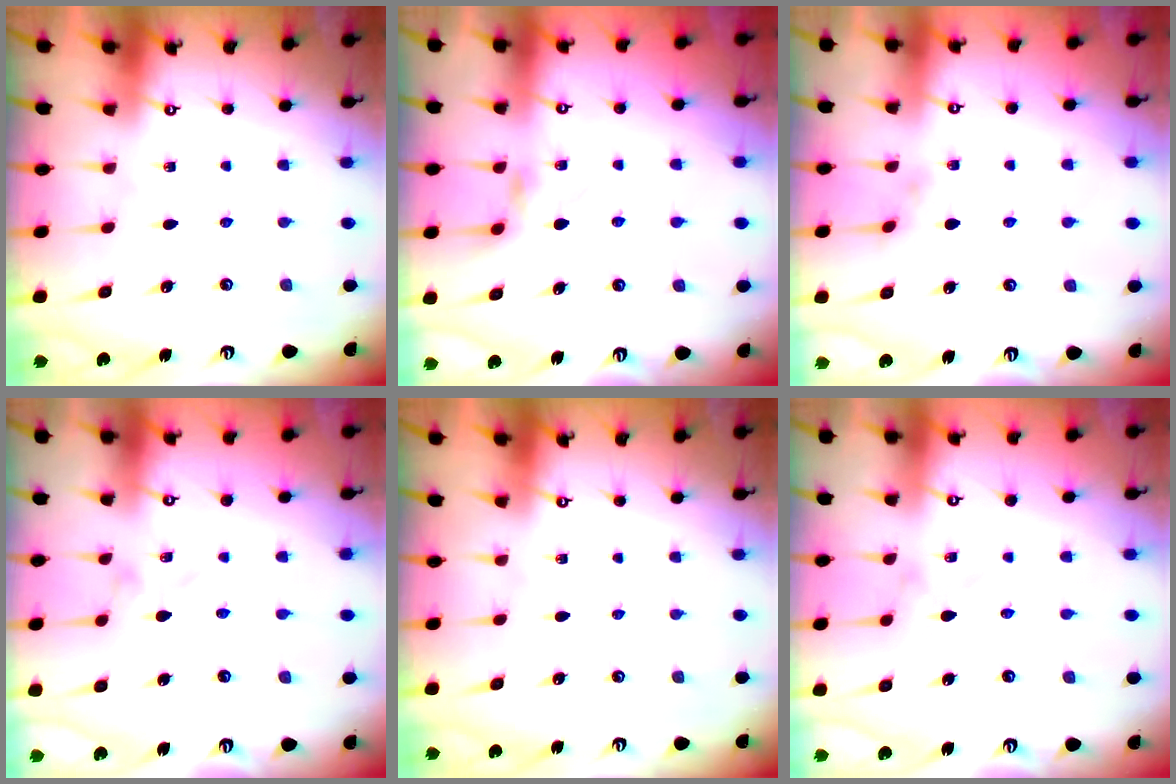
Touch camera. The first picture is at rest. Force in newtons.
{"total": 3.6, "press": 3.6, "slide": 0.5}
{"total": 1.2, "press": 1.1, "slide": 0.3}
{"total": 1.2, "press": 1.1, "slide": 0.1}
{"total": 0.0}
{"total": 1.1, "press": 1.1, "slide": 0.1}